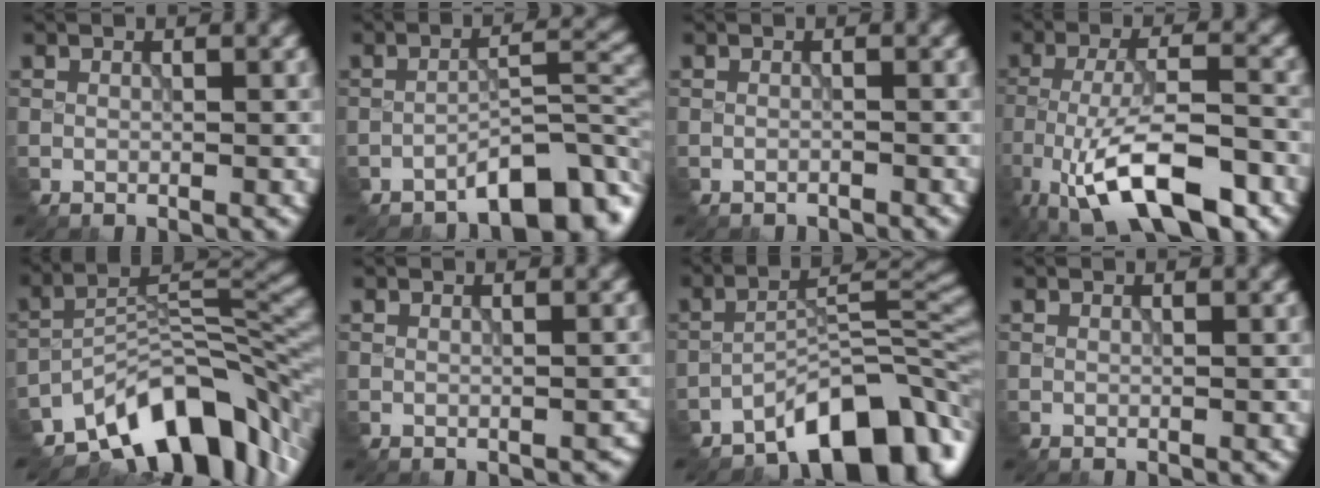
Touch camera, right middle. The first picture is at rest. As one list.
[{"total": 6.3, "force": [-4.9, 1.7, 3.6], "torque": [-0.048, 0.015, -0.075]}, {"total": 0.9, "force": [-0.9, 0.0, -0.1], "torque": [0.000, -0.002, -0.019]}, {"total": 10.3, "force": [-6.2, 3.4, 7.6], "torque": [-0.138, 0.006, -0.107]}, {"total": 11.4, "force": [-7.7, 4.7, 6.8], "torque": [-0.098, 0.008, -0.140]}, {"total": 0.7, "force": [-0.5, 0.4, 0.3], "torque": [-0.005, -0.004, -0.001]}, {"total": 9.3, "force": [-6.9, 3.2, 5.4], "torque": [-0.064, 0.009, -0.120]}, {"total": 0.0}]